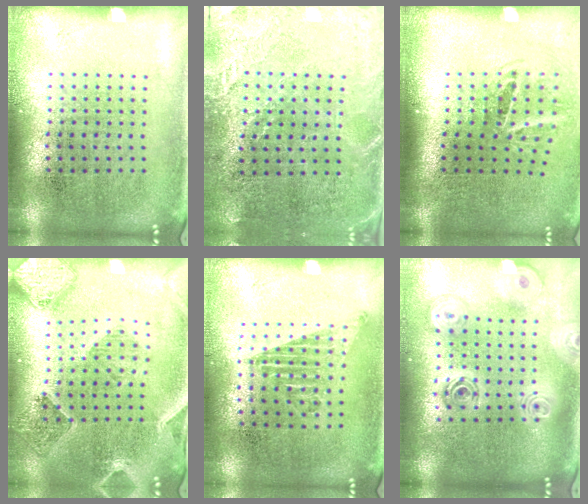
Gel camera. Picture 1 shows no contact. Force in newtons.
{"total": 3.0, "press": 2.7, "slide": 1.2}
{"total": 1.9, "press": 1.3, "slide": 1.4}
{"total": 1.5, "press": 1.5, "slide": 0.4}
{"total": 1.2, "press": 1.0, "slide": 0.7}
{"total": 2.3, "press": 1.8, "slide": 1.4}